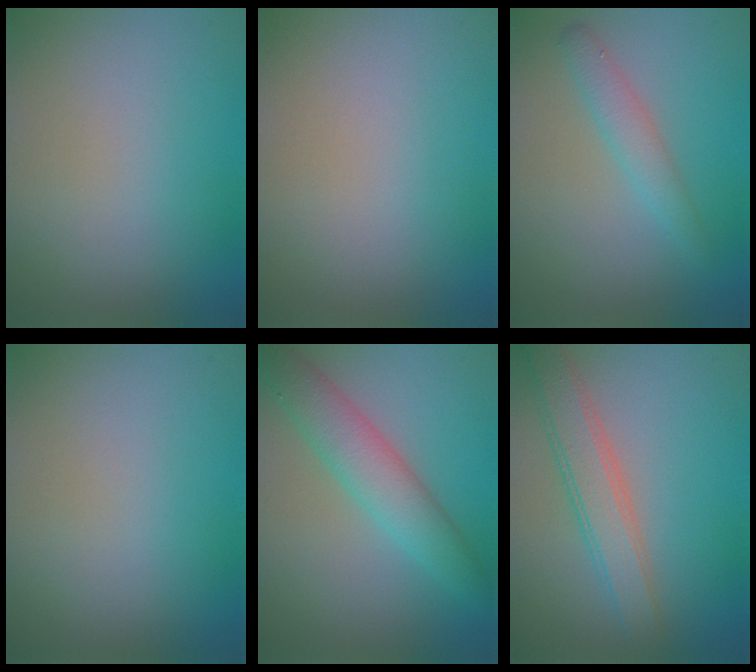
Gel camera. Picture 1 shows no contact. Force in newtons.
{"total": 0.0}
{"total": 1.3, "press": 1.3, "slide": 0.2}
{"total": 0.0}
{"total": 4.7, "press": 4.7, "slide": 0.0}
{"total": 3.8, "press": 3.8, "slide": 0.2}